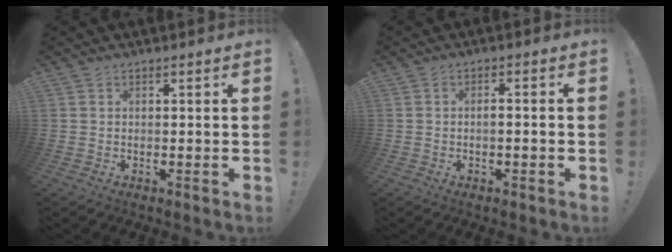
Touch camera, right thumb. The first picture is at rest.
{"total": 1.9, "force": [-0.8, 0.1, 1.8], "torque": [-0.032, 0.002, -0.016]}